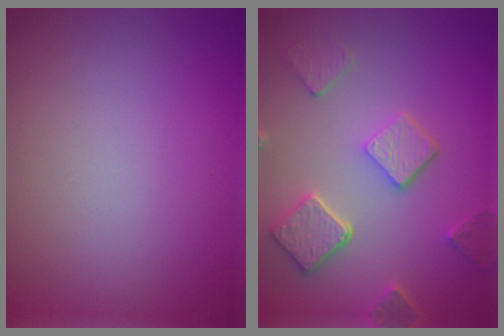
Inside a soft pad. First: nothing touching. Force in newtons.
{"total": 5.0, "press": 3.9, "slide": 3.2}